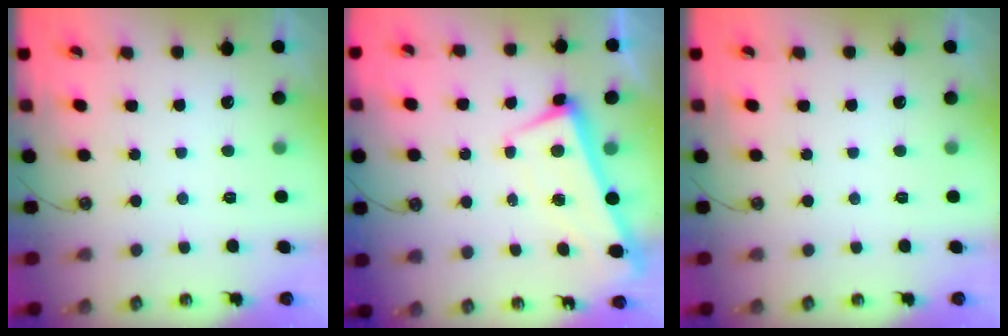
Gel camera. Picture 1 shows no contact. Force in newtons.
{"total": 1.5, "press": 0.5, "slide": 1.4}
{"total": 0.0}